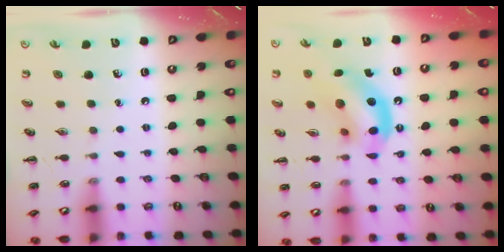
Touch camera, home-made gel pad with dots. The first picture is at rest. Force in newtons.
{"total": 12.8, "press": 12.4, "slide": 3.2}